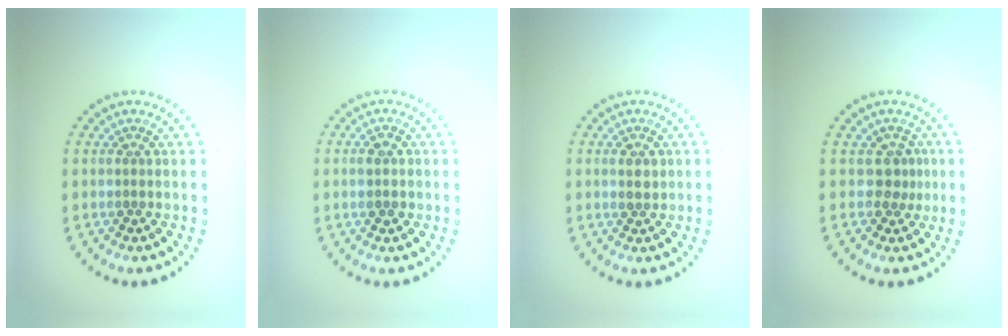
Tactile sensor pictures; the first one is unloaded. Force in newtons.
{"total": 1.4, "press": 1.4, "slide": 0.0}
{"total": 1.2, "press": 1.2, "slide": 0.4}
{"total": 1.8, "press": 1.3, "slide": 1.3}